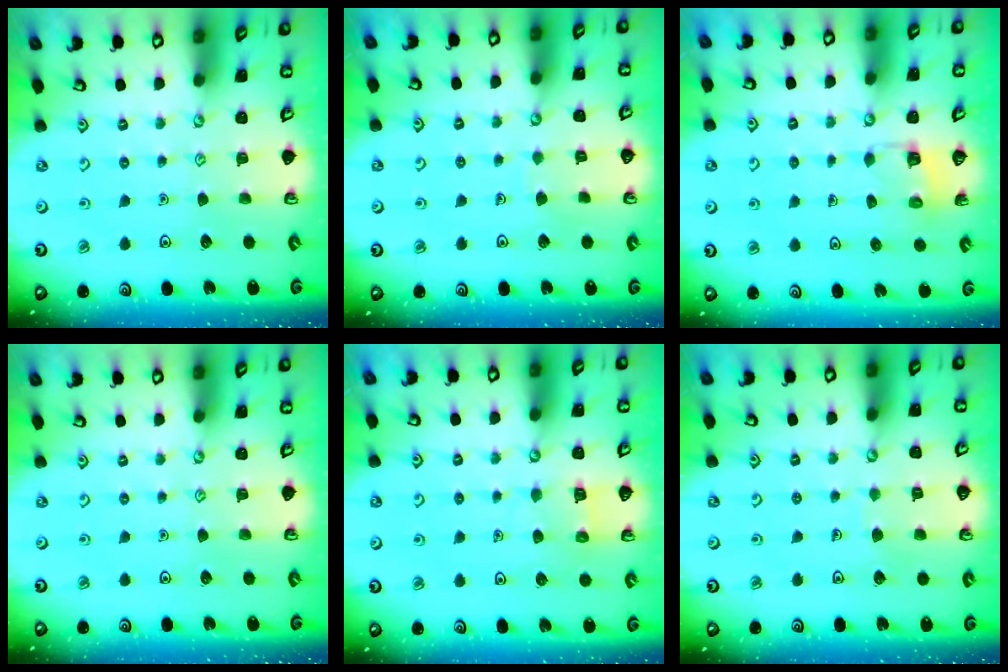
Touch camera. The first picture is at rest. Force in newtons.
{"total": 2.7, "press": 2.7, "slide": 0.1}
{"total": 2.8, "press": 2.8, "slide": 0.2}
{"total": 0.0}
{"total": 5.2, "press": 5.2, "slide": 0.5}
{"total": 3.5, "press": 3.5, "slide": 0.2}